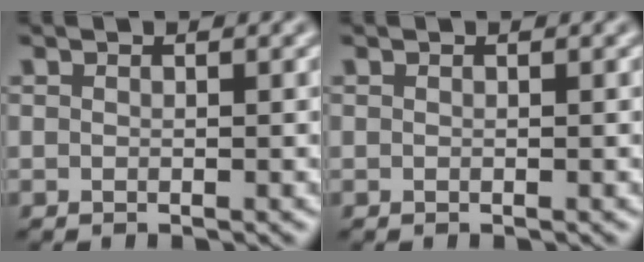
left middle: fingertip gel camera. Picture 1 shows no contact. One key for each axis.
{"total": 0.0}